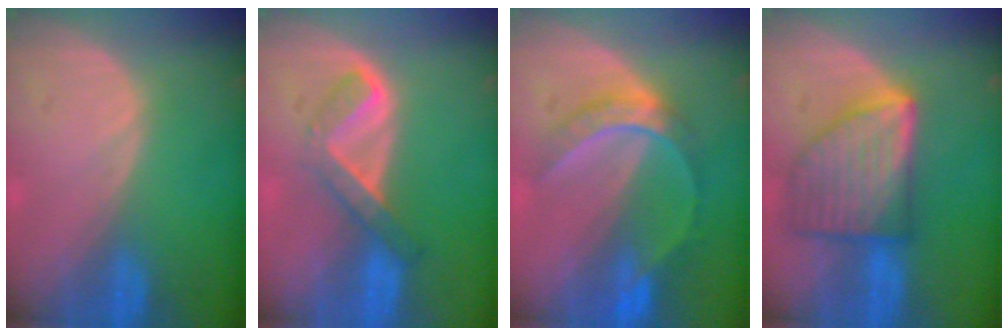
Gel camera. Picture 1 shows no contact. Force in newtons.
{"total": 5.3, "press": 4.6, "slide": 2.7}
{"total": 6.2, "press": 5.5, "slide": 2.7}
{"total": 8.8, "press": 8.8, "slide": 0.5}